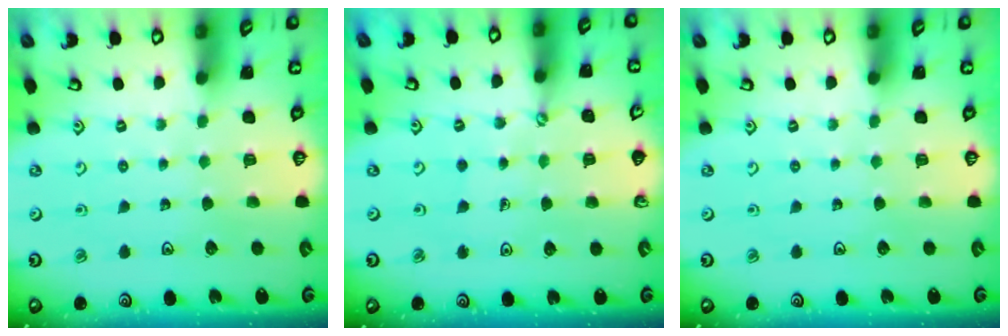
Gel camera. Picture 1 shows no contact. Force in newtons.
{"total": 0.5, "press": 0.5, "slide": 0.1}
{"total": 0.0}